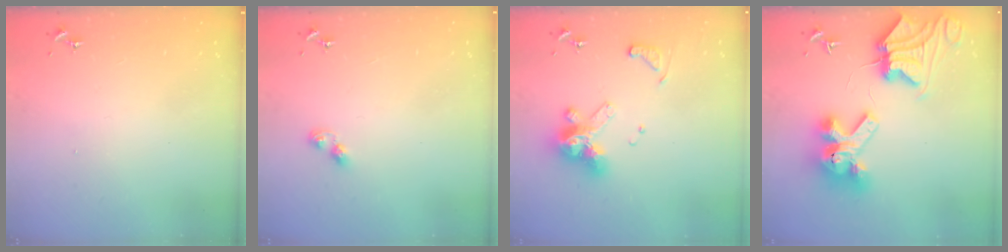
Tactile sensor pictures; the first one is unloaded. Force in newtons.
{"total": 3.5, "press": 3.5, "slide": 0.4}
{"total": 14.2, "press": 14.0, "slide": 1.8}
{"total": 15.4, "press": 15.3, "slide": 1.9}